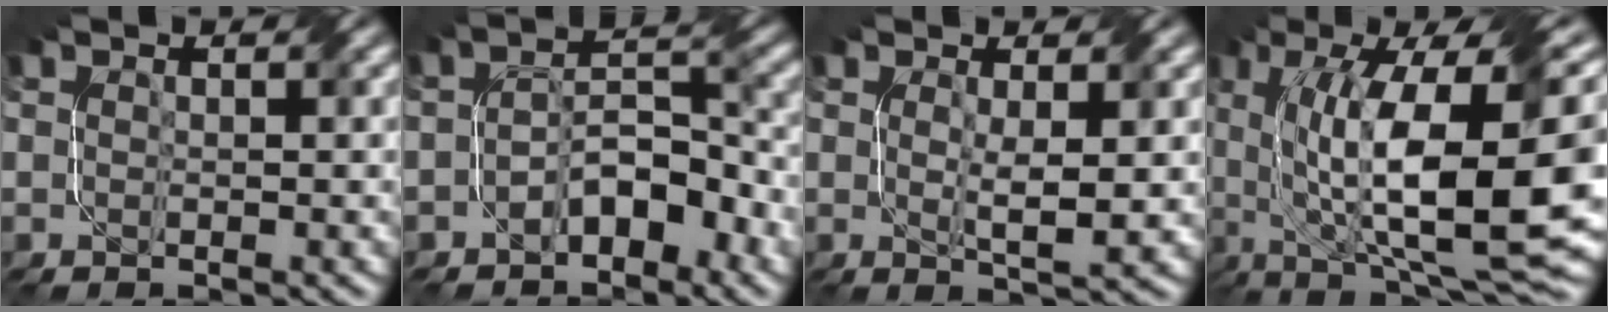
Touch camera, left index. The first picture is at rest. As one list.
[{"total": 4.4, "force": [-2.3, 2.3, 3.0], "torque": [-0.045, 0.015, -0.041]}, {"total": 2.8, "force": [0.4, 0.4, 2.7], "torque": [-0.050, -0.007, 0.011]}, {"total": 16.3, "force": [0.4, 5.6, 15.3], "torque": [-0.257, 0.005, 0.022]}]